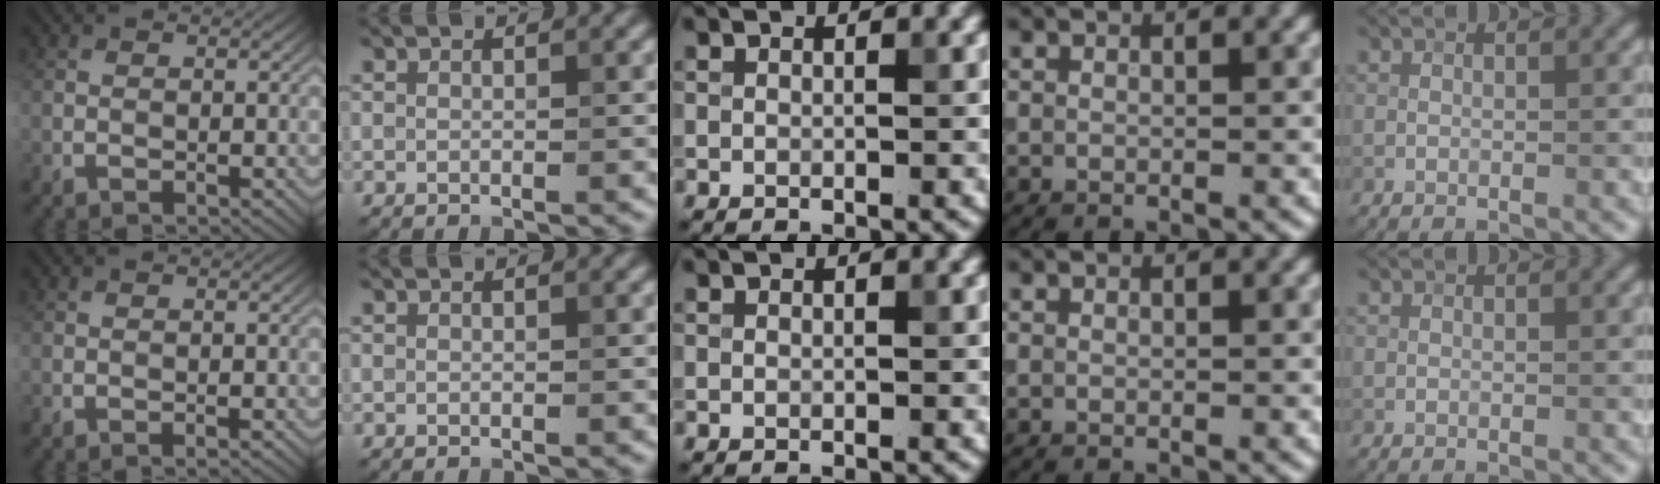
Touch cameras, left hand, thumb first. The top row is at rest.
{"thumb": {"total": 0.6, "force": [-0.5, -0.1, 0.3], "torque": [-0.003, 0.003, -0.010]}}